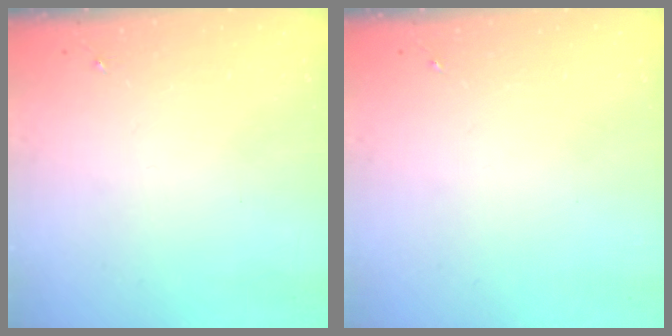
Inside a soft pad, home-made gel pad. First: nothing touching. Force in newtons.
{"total": 0.0}